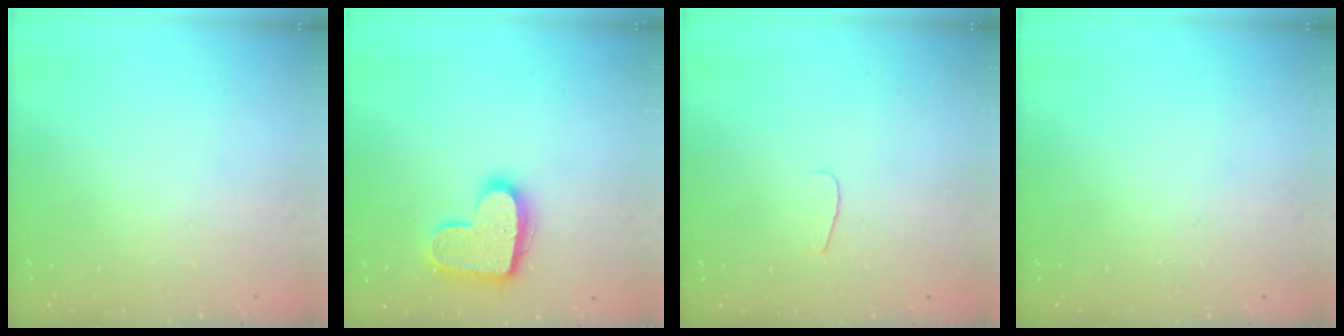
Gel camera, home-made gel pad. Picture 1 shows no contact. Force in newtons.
{"total": 15.5, "press": 15.4, "slide": 1.0}
{"total": 3.5, "press": 3.5, "slide": 0.4}
{"total": 0.0}